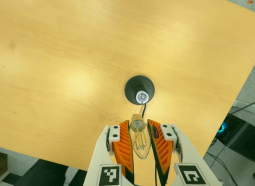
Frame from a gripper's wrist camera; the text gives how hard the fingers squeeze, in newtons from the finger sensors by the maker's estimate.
{"total": 19.5, "left": 19.8, "right": 19.3}